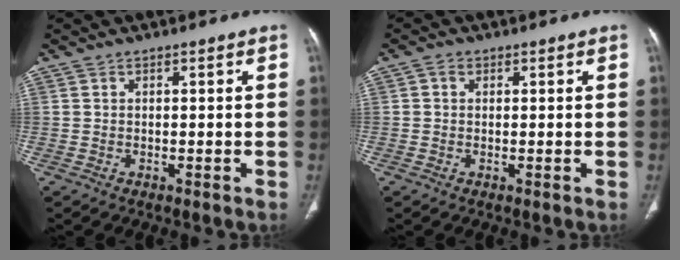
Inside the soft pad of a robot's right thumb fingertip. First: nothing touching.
{"total": 1.3, "force": [0.4, 1.1, 0.6], "torque": [-0.007, 0.003, 0.003]}